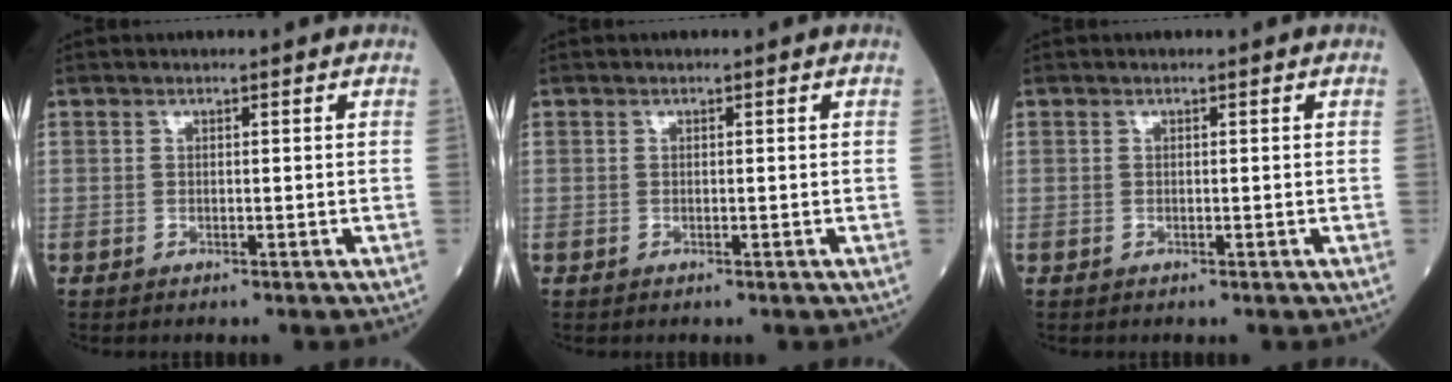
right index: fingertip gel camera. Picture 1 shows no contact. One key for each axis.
{"total": 0.0}
{"total": 0.0}